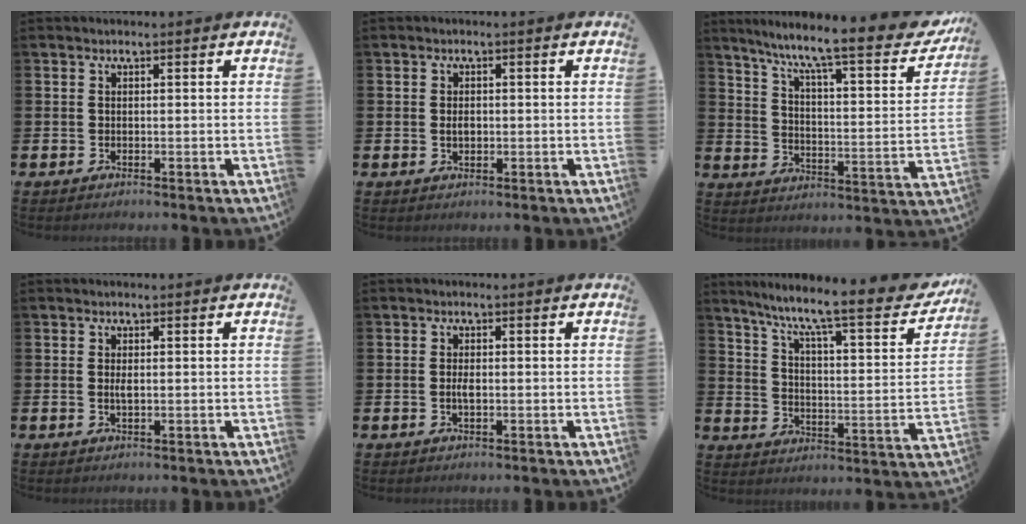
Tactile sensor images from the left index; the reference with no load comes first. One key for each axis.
{"total": 1.4, "fx": 0.0, "fy": 0.9, "fz": 1.1, "tx": -0.011, "ty": 0.002, "tz": -0.005}
{"total": 9.6, "fx": 7.3, "fy": 1.5, "fz": 6.0, "tx": -0.121, "ty": -0.059, "tz": 0.108}
{"total": 1.1, "fx": 0.2, "fy": 0.3, "fz": 1.0, "tx": -0.018, "ty": 0.002, "tz": 0.001}
{"total": 1.4, "fx": -0.2, "fy": 0.5, "fz": 1.3, "tx": -0.022, "ty": 0.001, "tz": -0.005}
{"total": 9.5, "fx": 7.3, "fy": 1.6, "fz": 5.9, "tx": -0.119, "ty": -0.057, "tz": 0.107}